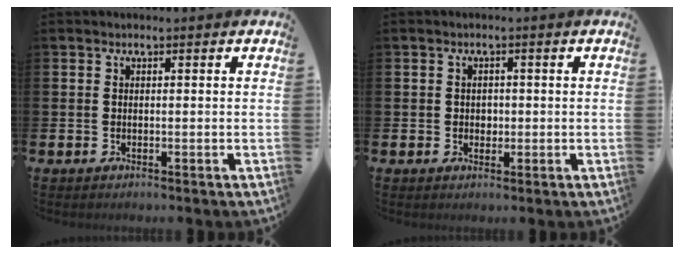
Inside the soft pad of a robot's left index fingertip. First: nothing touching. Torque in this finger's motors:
{"motor_torque": [-0.06, -0.16, 0.01, 0.00]}